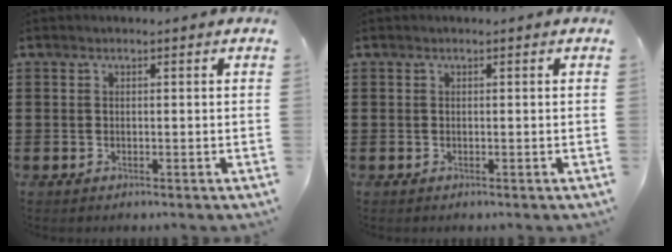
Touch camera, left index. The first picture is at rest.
{"total": 0.0}